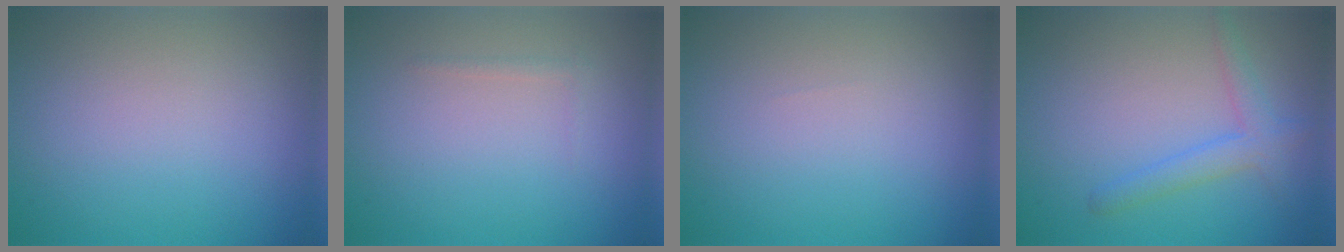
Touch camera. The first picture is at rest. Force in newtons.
{"total": 0.5, "press": 0.5, "slide": 0.0}
{"total": 0.0}
{"total": 2.5, "press": 2.5, "slide": 0.1}